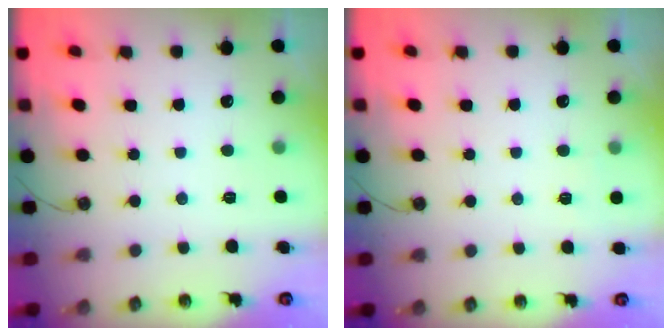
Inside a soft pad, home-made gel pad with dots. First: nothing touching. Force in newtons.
{"total": 2.2, "press": 2.1, "slide": 0.2}